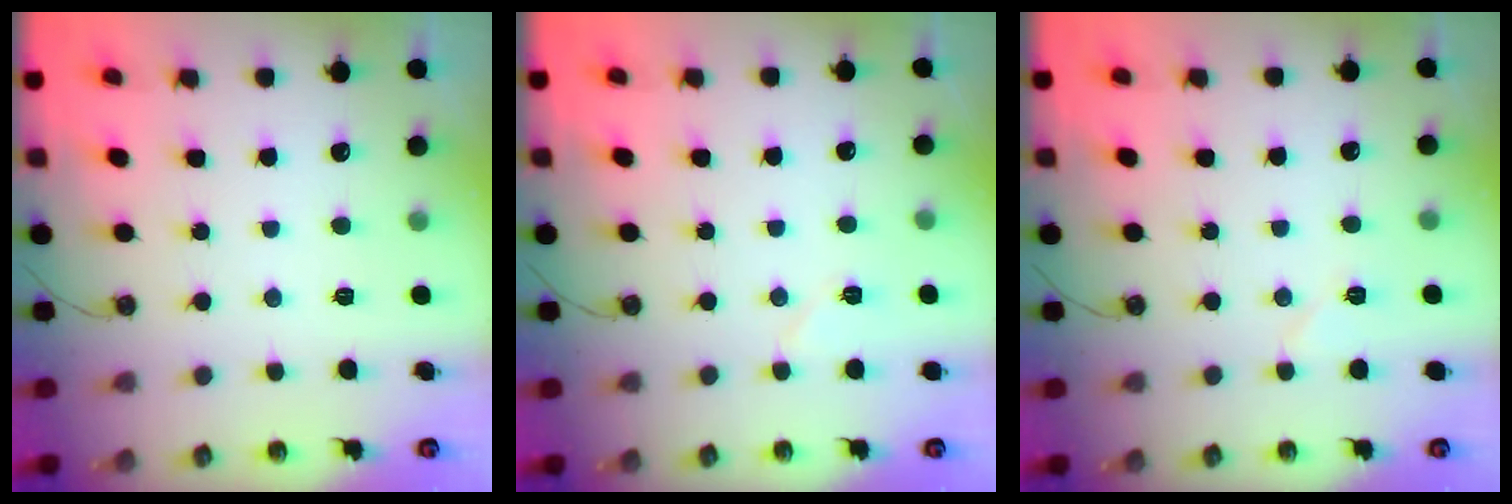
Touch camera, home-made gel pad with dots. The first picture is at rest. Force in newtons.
{"total": 5.4, "press": 4.5, "slide": 2.9}
{"total": 5.3, "press": 4.9, "slide": 2.0}